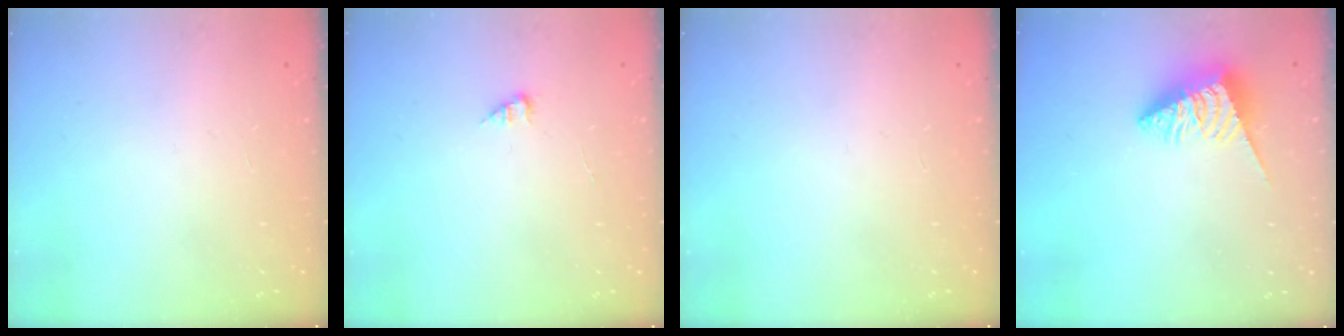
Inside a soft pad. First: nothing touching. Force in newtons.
{"total": 1.2, "press": 1.2, "slide": 0.2}
{"total": 0.0}
{"total": 3.7, "press": 3.7, "slide": 0.1}